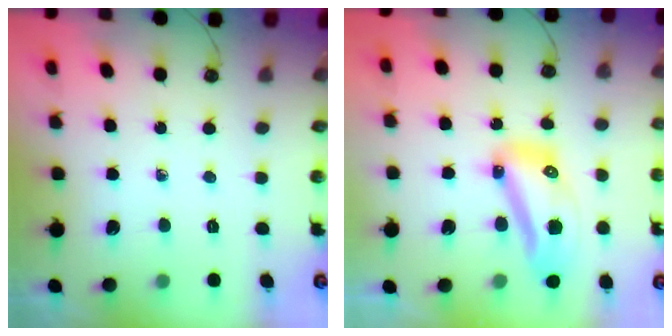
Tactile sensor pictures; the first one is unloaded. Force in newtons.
{"total": 13.2, "press": 13.1, "slide": 1.4}